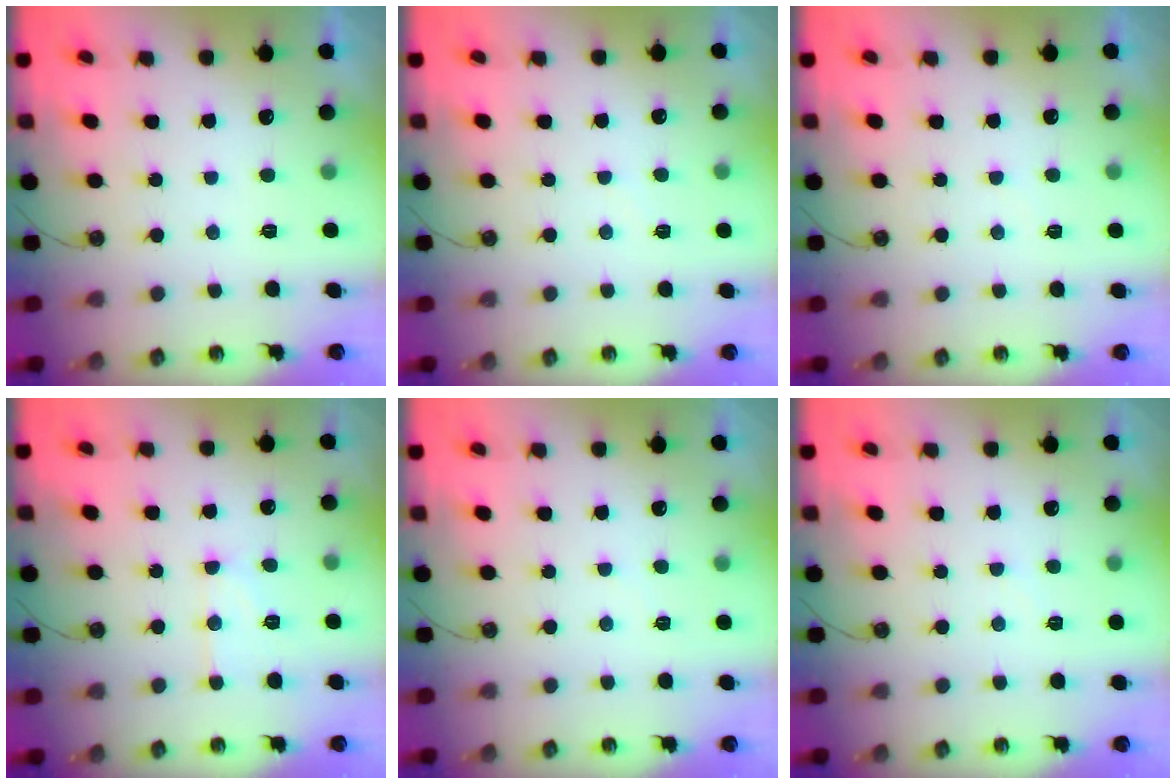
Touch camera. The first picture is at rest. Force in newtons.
{"total": 2.9, "press": 2.9, "slide": 0.4}
{"total": 3.7, "press": 3.7, "slide": 0.6}
{"total": 9.2, "press": 9.2, "slide": 0.8}
{"total": 2.4, "press": 2.4, "slide": 0.4}
{"total": 2.9, "press": 2.9, "slide": 0.5}